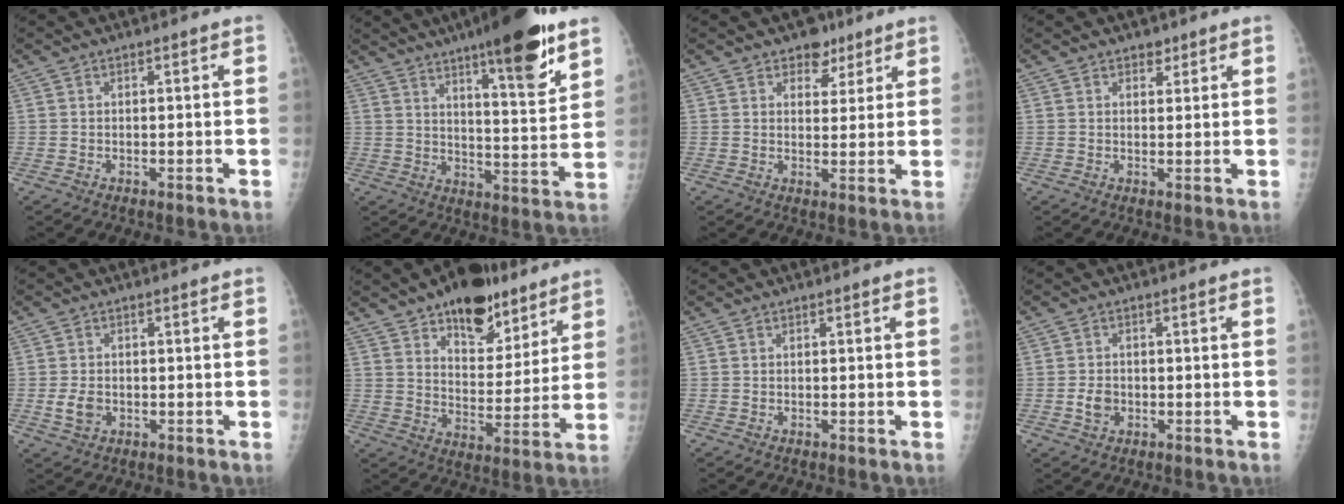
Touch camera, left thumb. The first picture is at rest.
{"total": 16.7, "force": [10.6, 3.3, 12.5], "torque": [-0.159, -0.064, 0.160]}
{"total": 5.4, "force": [3.7, 3.6, 1.6], "torque": [0.009, -0.018, 0.053]}
{"total": 2.1, "force": [1.6, 1.3, 0.6], "torque": [0.007, -0.009, 0.020]}
{"total": 3.4, "force": [-0.6, 2.5, 2.2], "torque": [-0.038, -0.001, -0.008]}
{"total": 16.5, "force": [11.1, 8.4, 8.9], "torque": [-0.071, -0.058, 0.172]}
{"total": 0.0}
{"total": 3.0, "force": [-0.7, 2.4, 1.7], "torque": [-0.022, 0.003, -0.010]}